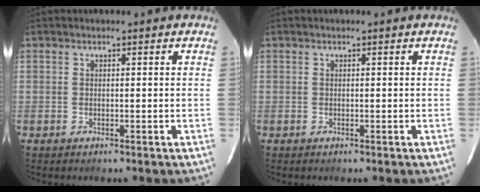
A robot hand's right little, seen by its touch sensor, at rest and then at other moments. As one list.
[{"total": 0.0}]